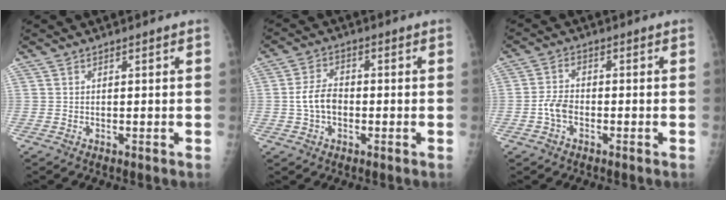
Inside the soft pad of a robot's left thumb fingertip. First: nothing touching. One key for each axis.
{"total": 6.0, "fx": -0.9, "fy": 4.1, "fz": 4.3, "tx": -0.077, "ty": 0.018, "tz": -0.020}
{"total": 4.4, "fx": -1.5, "fy": 2.8, "fz": 3.1, "tx": -0.060, "ty": 0.014, "tz": -0.034}